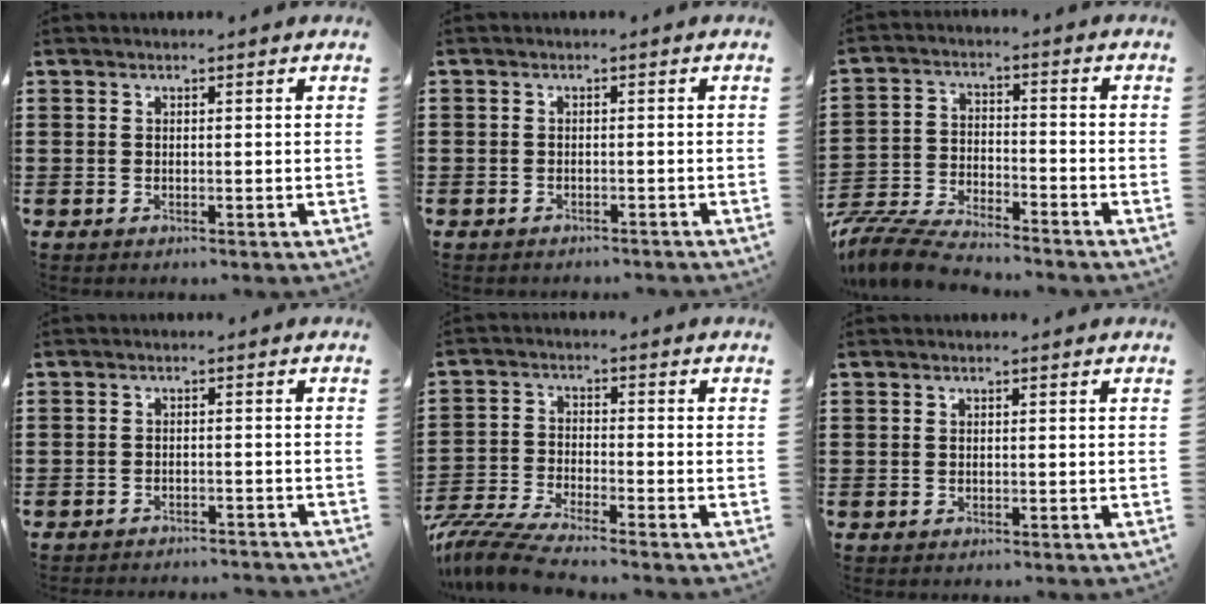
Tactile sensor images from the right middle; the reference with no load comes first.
{"total": 1.2, "force": [-1.1, 0.4, -0.2], "torque": [0.001, 0.004, -0.026]}
{"total": 8.0, "force": [-7.7, 0.9, 1.8], "torque": [-0.044, 0.011, -0.154]}
{"total": 2.4, "force": [-2.4, 0.1, -0.3], "torque": [-0.001, 0.002, -0.053]}
{"total": 6.0, "force": [-5.6, 0.1, 2.2], "torque": [-0.060, -0.012, -0.115]}
{"total": 0.0}